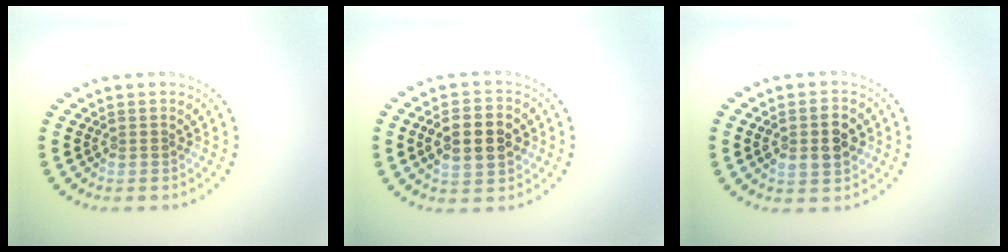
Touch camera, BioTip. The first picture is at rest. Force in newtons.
{"total": 5.1, "press": 5.1, "slide": 0.3}
{"total": 3.9, "press": 3.9, "slide": 0.3}